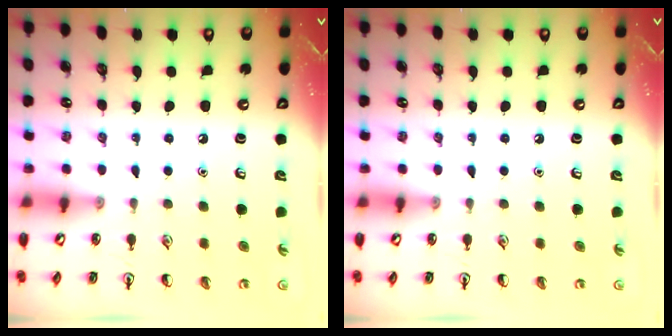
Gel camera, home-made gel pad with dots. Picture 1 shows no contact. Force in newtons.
{"total": 0.0}